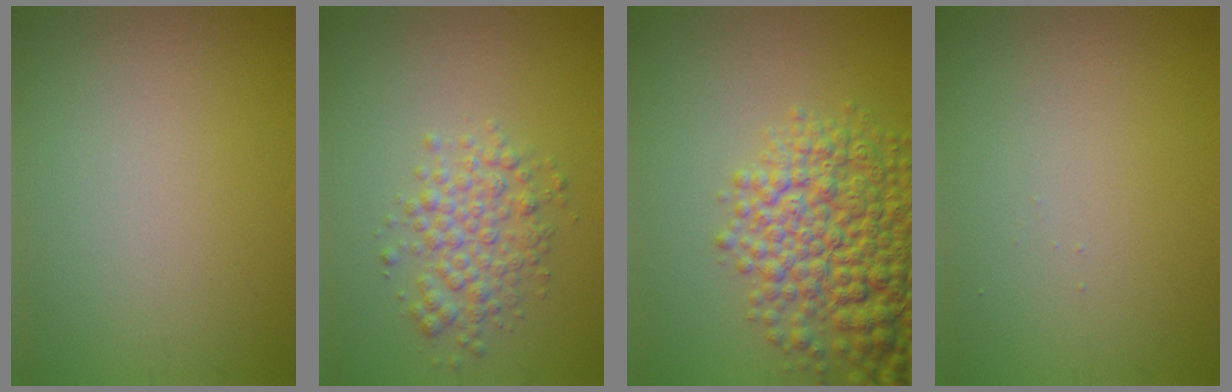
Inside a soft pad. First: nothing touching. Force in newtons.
{"total": 3.5, "press": 3.5, "slide": 0.1}
{"total": 9.2, "press": 9.2, "slide": 0.4}
{"total": 0.0}